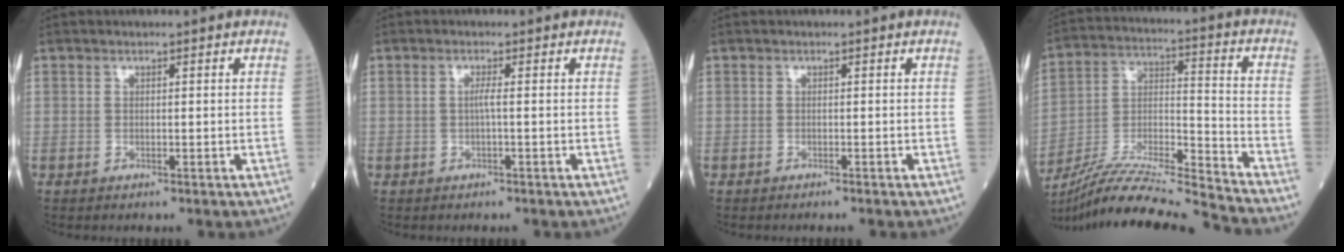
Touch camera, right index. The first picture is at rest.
{"total": 1.1, "force": [-0.1, -0.2, 1.1], "torque": [-0.024, 0.001, -0.002]}
{"total": 1.1, "force": [-0.9, -0.1, 0.5], "torque": [-0.009, 0.001, -0.009]}
{"total": 19.5, "force": [-18.2, -2.0, 6.8], "torque": [-0.133, -0.010, -0.318]}